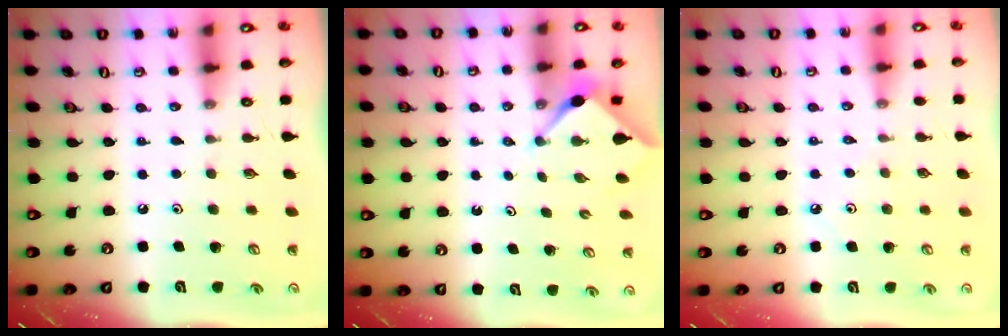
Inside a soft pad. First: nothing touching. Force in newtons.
{"total": 3.0, "press": 3.0, "slide": 0.3}
{"total": 2.7, "press": 2.6, "slide": 0.5}